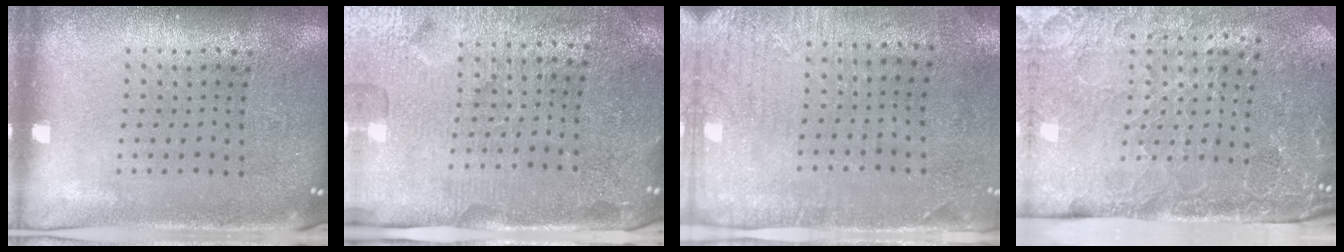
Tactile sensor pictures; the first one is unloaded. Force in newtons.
{"total": 4.3, "press": 4.0, "slide": 1.5}
{"total": 2.9, "press": 2.3, "slide": 1.7}
{"total": 4.6, "press": 3.7, "slide": 2.7}